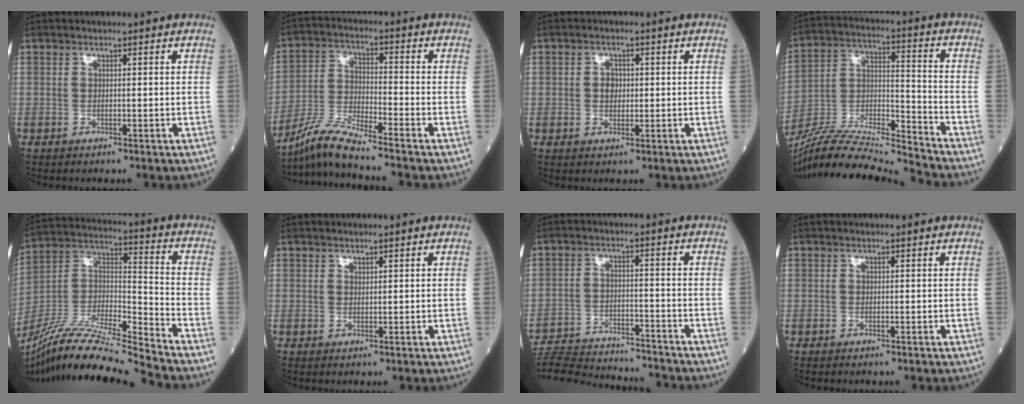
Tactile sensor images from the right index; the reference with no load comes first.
{"total": 7.5, "force": [-6.9, -1.5, 2.7], "torque": [-0.065, -0.022, -0.136]}
{"total": 2.3, "force": [0.1, 1.8, 1.4], "torque": [-0.021, 0.002, 0.003]}
{"total": 17.0, "force": [-16.1, -1.5, 5.3], "torque": [-0.097, 0.014, -0.294]}
{"total": 19.4, "force": [-17.8, -1.8, 7.6], "torque": [-0.158, 0.008, -0.327]}
{"total": 0.6, "force": [0.6, 0.2, 0.1], "torque": [0.002, -0.006, 0.008]}
{"total": 15.7, "force": [-15.2, 0.9, 3.9], "torque": [-0.075, -0.004, -0.229]}
{"total": 0.0}